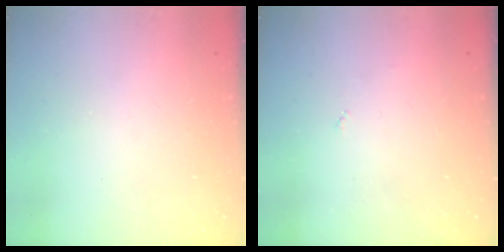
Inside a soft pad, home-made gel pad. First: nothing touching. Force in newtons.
{"total": 2.7, "press": 2.7, "slide": 0.4}